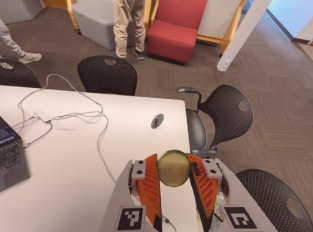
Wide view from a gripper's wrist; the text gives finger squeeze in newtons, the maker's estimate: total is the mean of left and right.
{"total": 12.2, "left": 12.5, "right": 11.9}